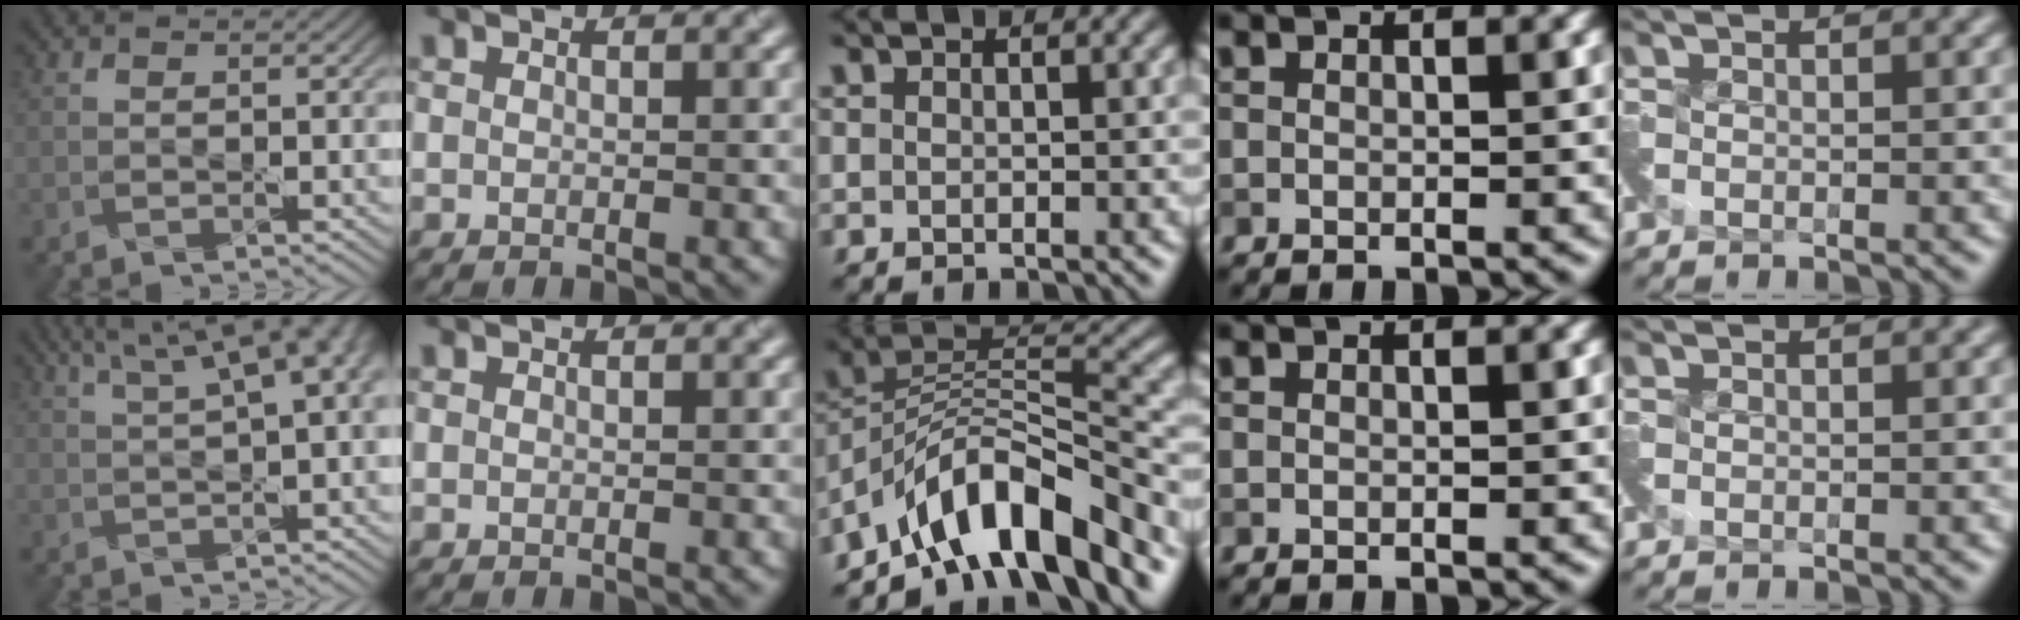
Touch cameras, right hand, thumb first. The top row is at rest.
{"thumb": {"total": 11.1, "force": [4.5, 3.7, 9.5], "torque": [-0.124, 0.043, 0.051]}, "middle": {"total": 10.6, "force": [-7.2, 3.7, 6.8], "torque": [-0.096, 0.014, -0.139]}}